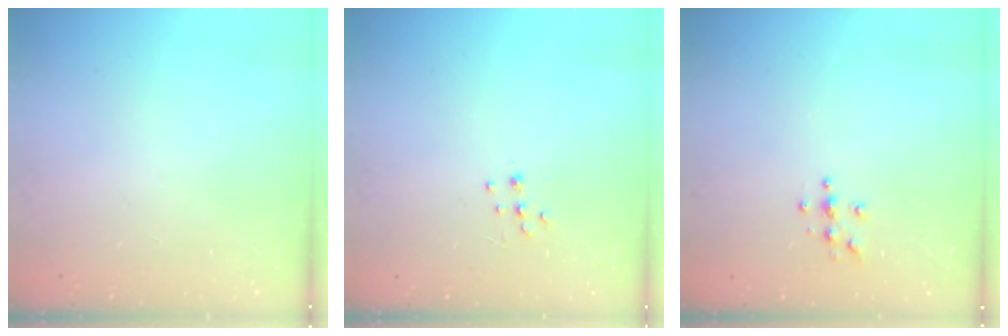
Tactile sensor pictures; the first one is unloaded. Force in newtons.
{"total": 5.3, "press": 5.2, "slide": 0.7}
{"total": 4.0, "press": 4.0, "slide": 0.4}